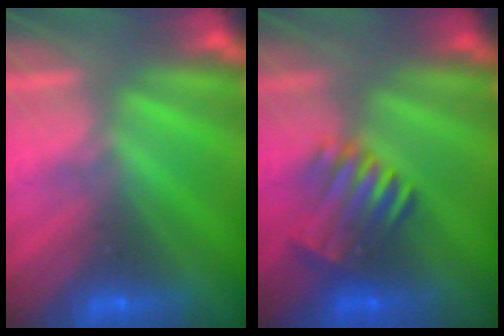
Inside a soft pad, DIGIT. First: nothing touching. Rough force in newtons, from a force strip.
{"total": 3.9}